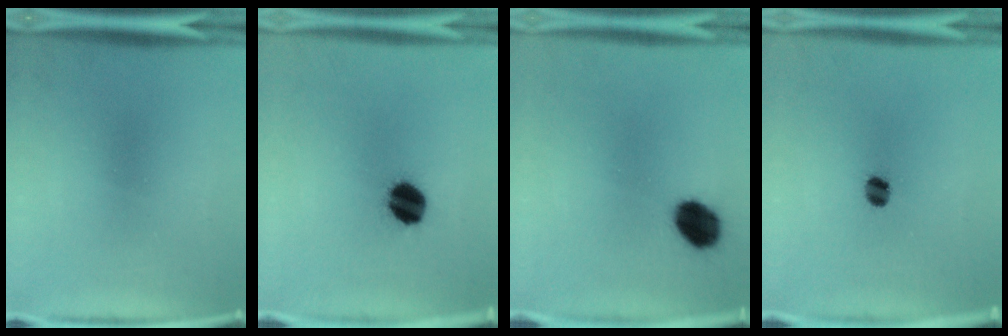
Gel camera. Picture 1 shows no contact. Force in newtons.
{"total": 9.8}
{"total": 9.0}
{"total": 3.5}